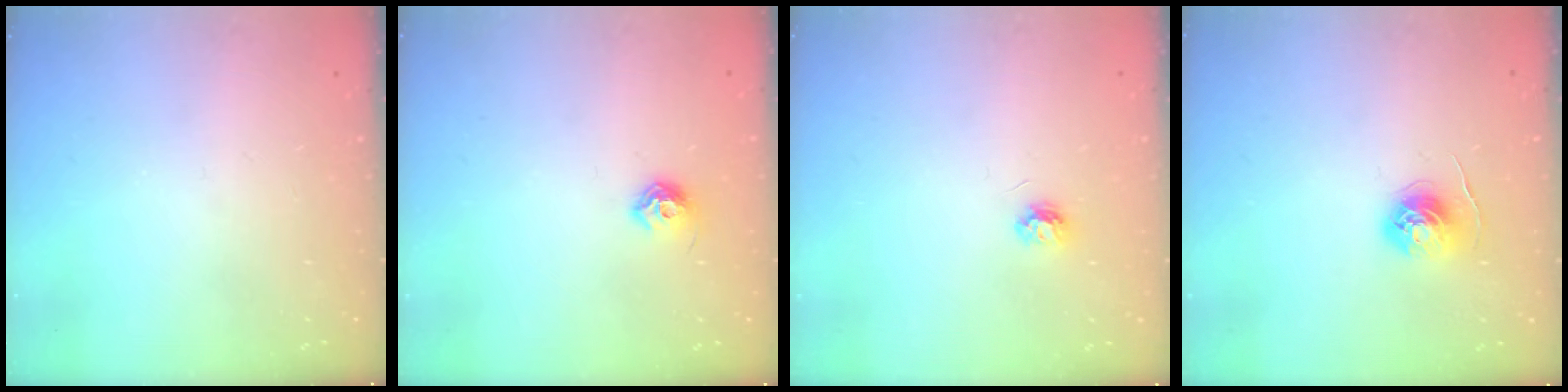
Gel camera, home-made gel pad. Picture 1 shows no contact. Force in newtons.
{"total": 7.2, "press": 7.1, "slide": 0.9}
{"total": 3.8, "press": 3.8, "slide": 0.5}
{"total": 5.7, "press": 5.7, "slide": 0.5}